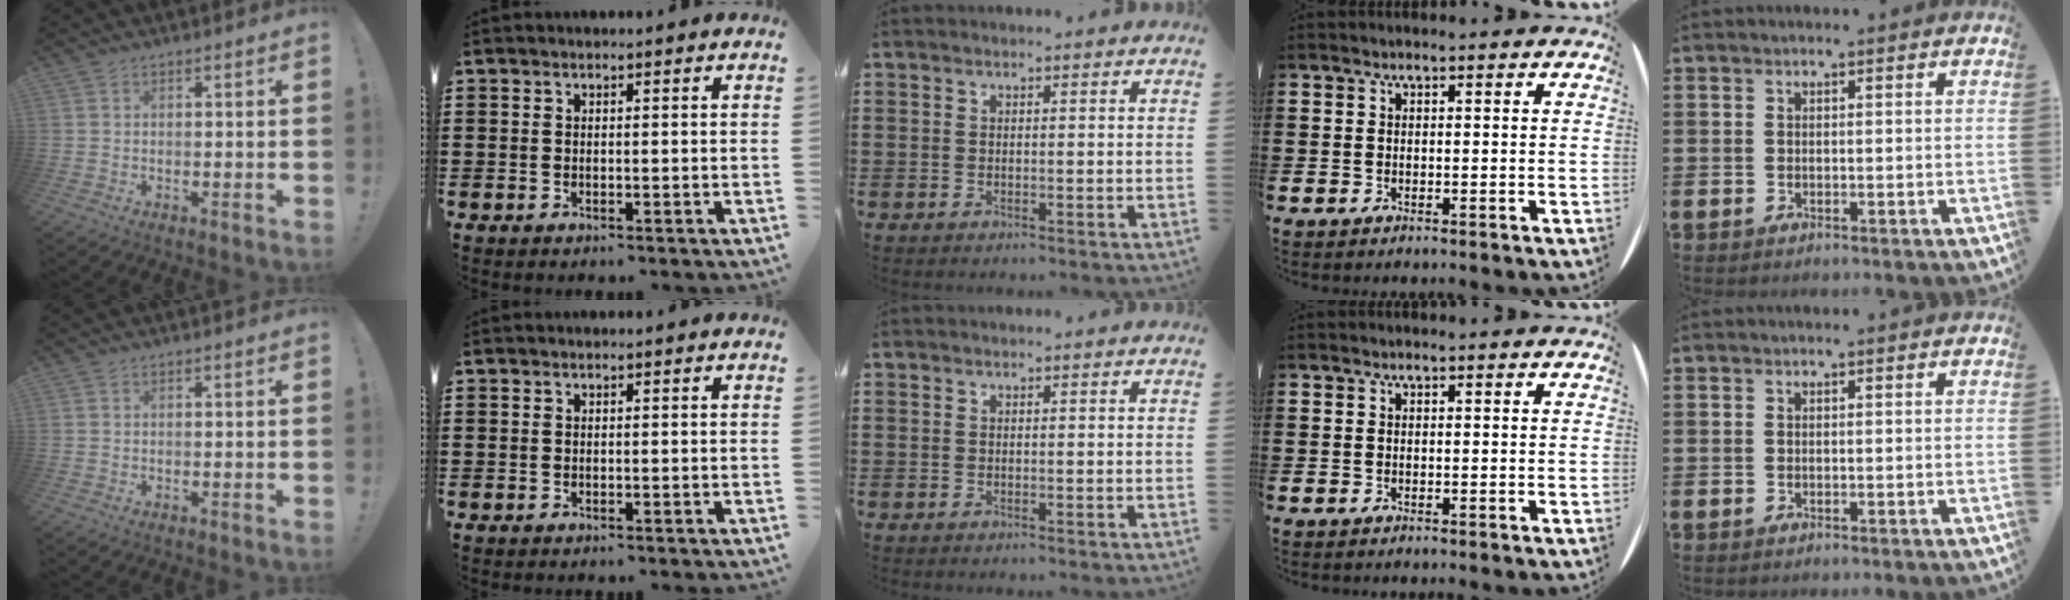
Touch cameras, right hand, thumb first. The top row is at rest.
{}